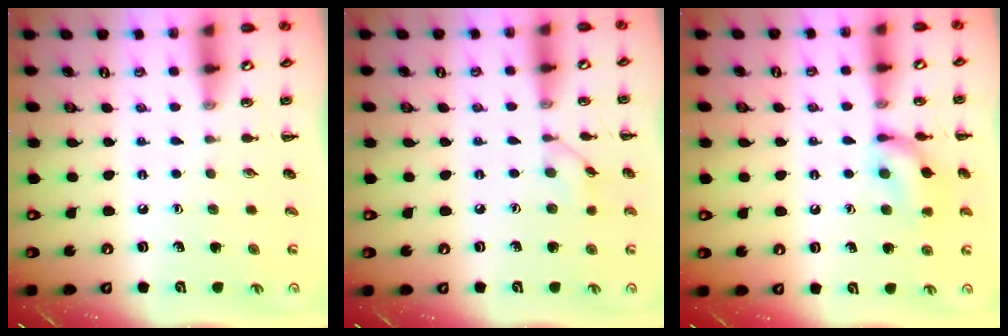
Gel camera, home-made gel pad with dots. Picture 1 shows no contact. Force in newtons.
{"total": 5.5, "press": 5.2, "slide": 1.7}
{"total": 12.0, "press": 12.0, "slide": 0.7}